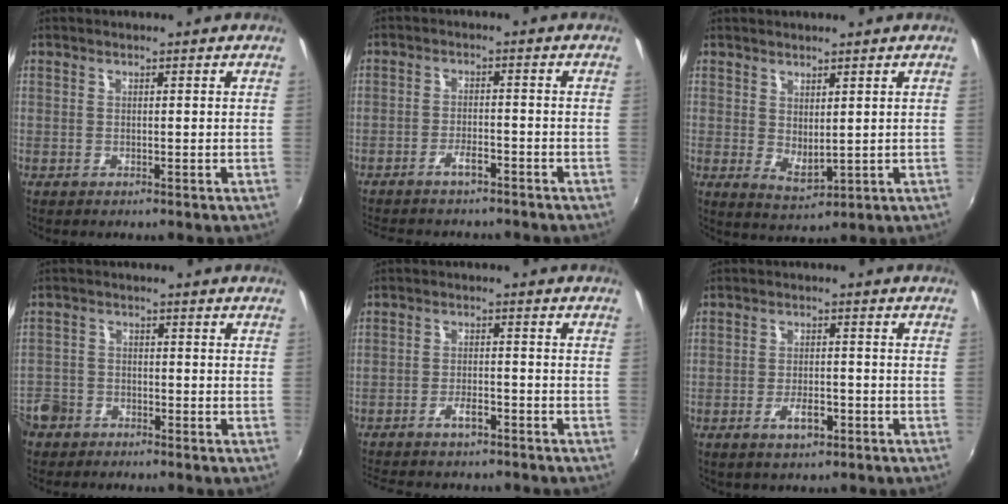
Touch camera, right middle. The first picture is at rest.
{"total": 6.0, "force": [-5.0, 1.8, 2.7], "torque": [-0.066, 0.001, -0.077]}
{"total": 3.9, "force": [1.5, 1.9, 3.1], "torque": [-0.049, -0.010, 0.031]}
{"total": 8.3, "force": [-5.1, 6.3, 2.0], "torque": [-0.068, 0.016, -0.092]}
{"total": 5.9, "force": [-4.8, 1.9, 2.9], "torque": [-0.069, 0.003, -0.077]}
{"total": 4.7, "force": [-2.4, 2.0, 3.5], "torque": [-0.073, -0.003, -0.036]}